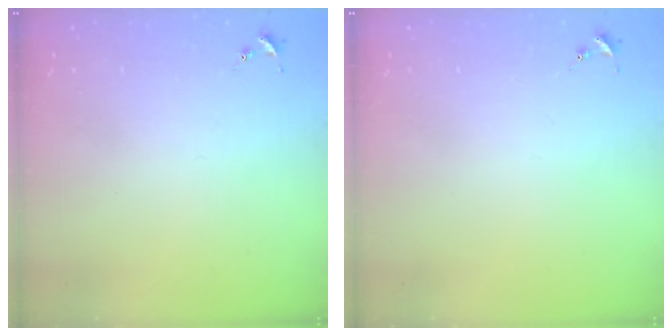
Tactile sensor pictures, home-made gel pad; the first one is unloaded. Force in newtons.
{"total": 0.0}